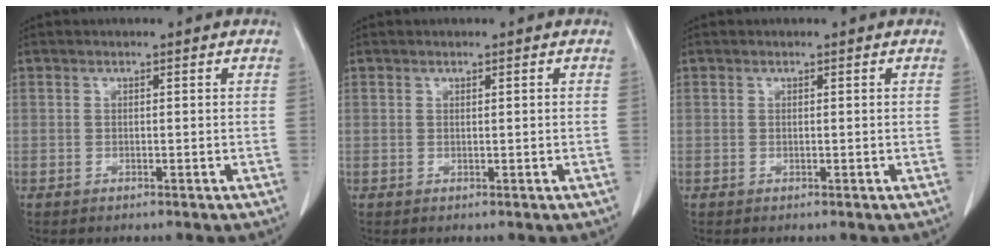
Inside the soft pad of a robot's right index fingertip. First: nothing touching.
{"total": 0.0}
{"total": 0.0}